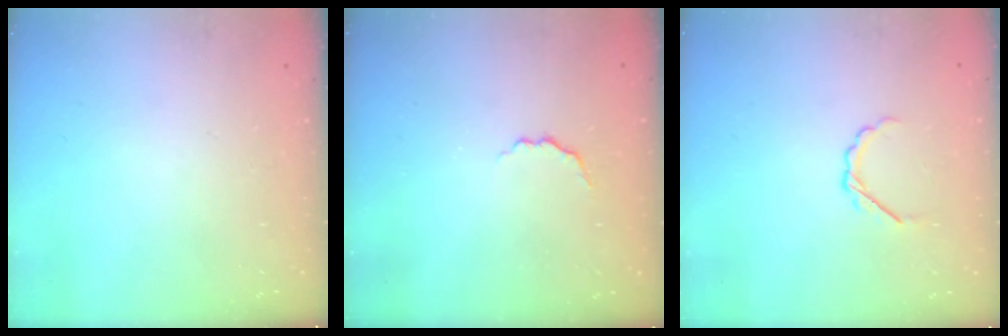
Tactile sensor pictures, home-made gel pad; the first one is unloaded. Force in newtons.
{"total": 2.7, "press": 2.6, "slide": 0.9}
{"total": 2.9, "press": 2.7, "slide": 0.9}